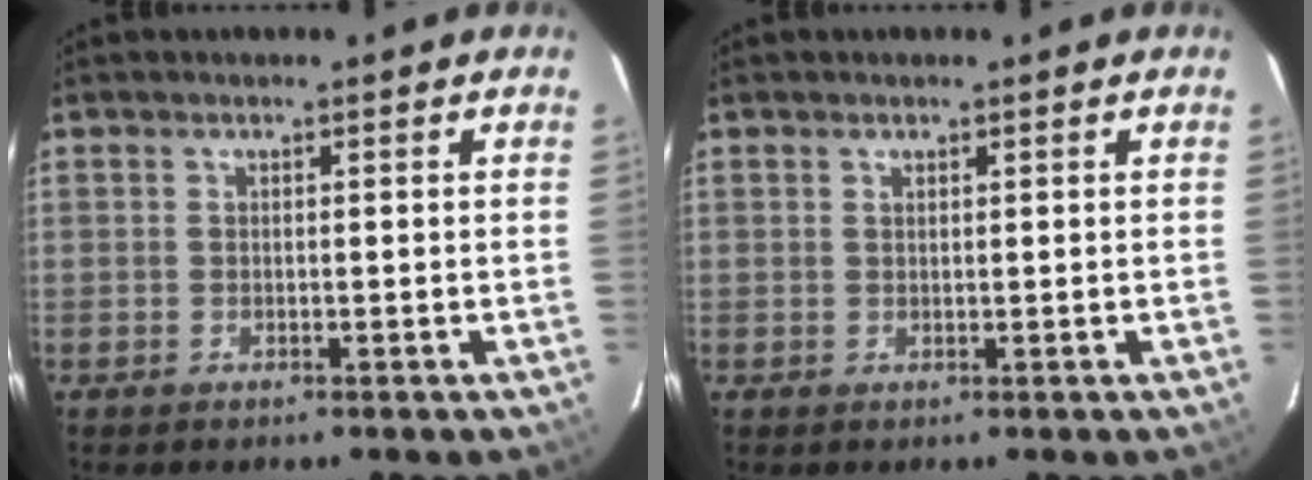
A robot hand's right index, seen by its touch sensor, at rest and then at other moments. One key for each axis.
{"total": 0.5, "fx": 0.4, "fy": 0.3, "fz": 0.2, "tx": -0.003, "ty": 0.001, "tz": 0.008}